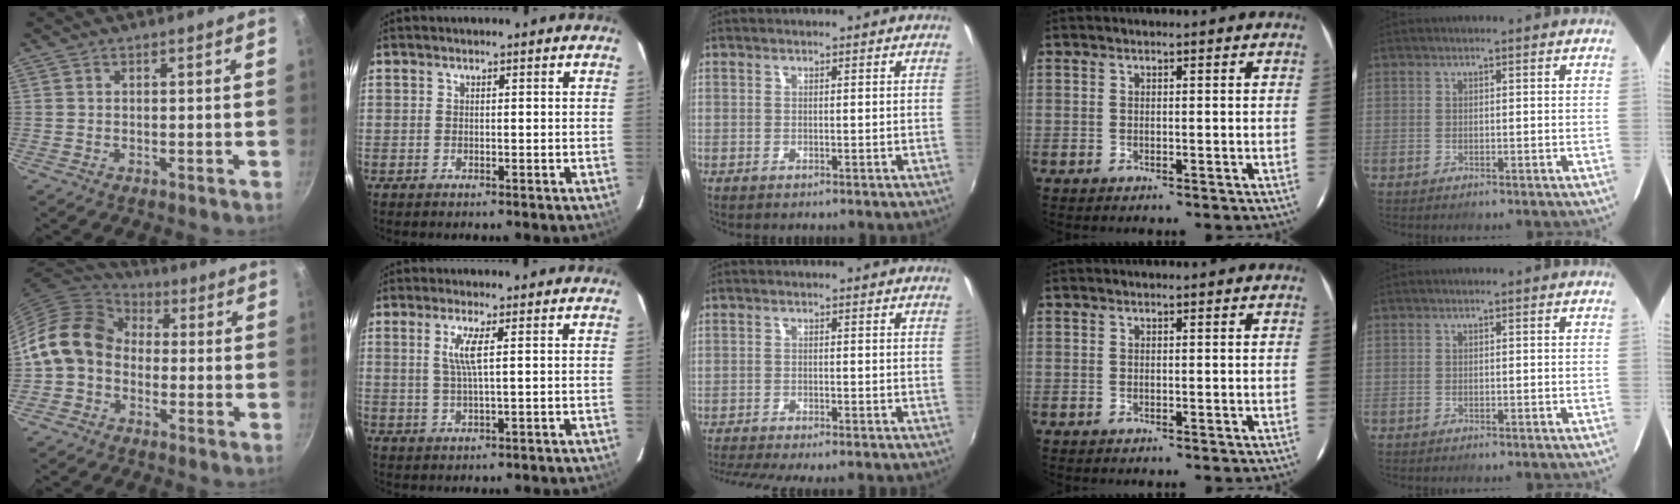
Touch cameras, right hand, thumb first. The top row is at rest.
{"thumb": {"total": 12.6, "force": [-0.7, 10.1, 7.4], "torque": [-0.104, 0.037, -0.034]}, "index": {"total": 3.9, "force": [1.1, -0.1, 3.8], "torque": [-0.074, -0.003, 0.021]}, "middle": {"total": 7.7, "force": [-6.8, 0.2, 3.6], "torque": [-0.087, -0.025, -0.110]}}